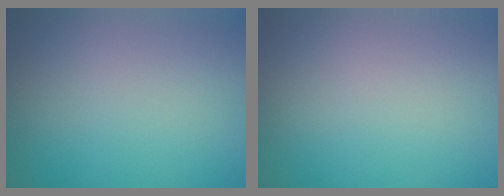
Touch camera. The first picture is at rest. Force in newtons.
{"total": 0.0}